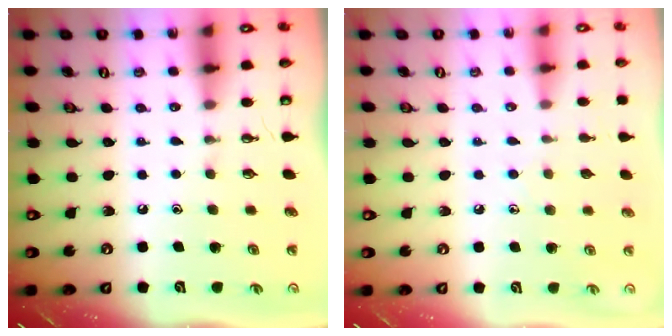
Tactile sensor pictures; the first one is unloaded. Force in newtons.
{"total": 6.8, "press": 6.8, "slide": 0.6}